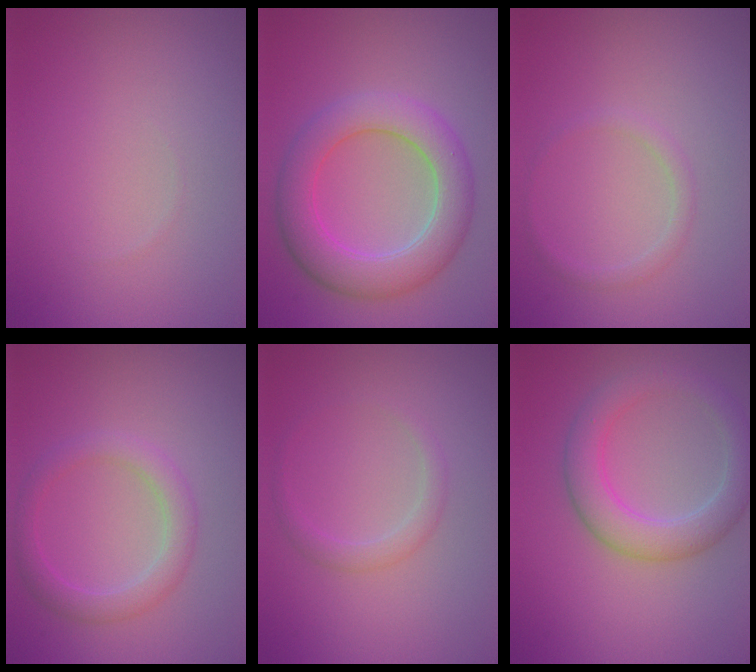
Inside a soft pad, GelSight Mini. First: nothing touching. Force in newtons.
{"total": 6.3, "press": 6.3, "slide": 0.2}
{"total": 1.2, "press": 1.2, "slide": 0.2}
{"total": 2.9, "press": 2.9, "slide": 0.1}
{"total": 1.4, "press": 1.4, "slide": 0.0}
{"total": 4.6, "press": 4.6, "slide": 0.1}